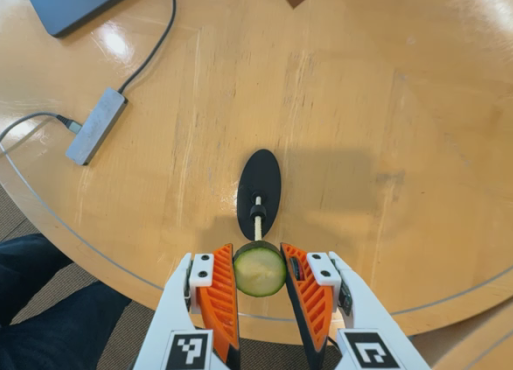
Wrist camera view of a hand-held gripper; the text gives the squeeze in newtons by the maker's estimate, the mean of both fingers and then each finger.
{"total": 7.8, "left": 7.4, "right": 8.1}